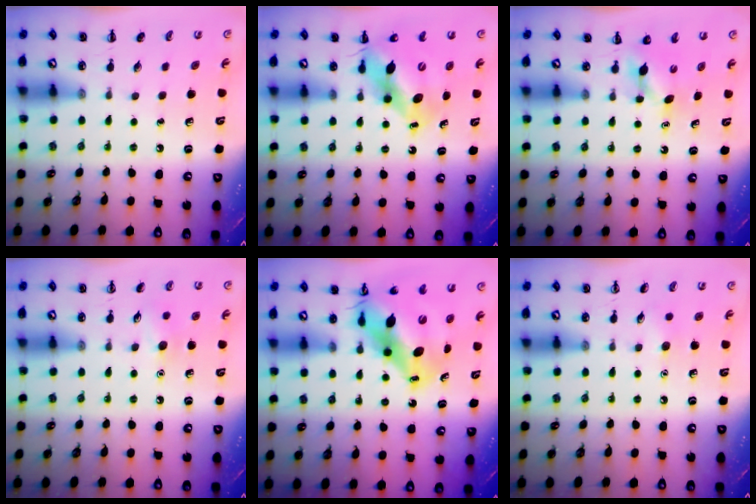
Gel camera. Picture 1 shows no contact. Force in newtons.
{"total": 10.5, "press": 10.1, "slide": 2.7}
{"total": 4.0, "press": 3.9, "slide": 1.0}
{"total": 7.5, "press": 7.2, "slide": 2.1}
{"total": 15.4, "press": 14.7, "slide": 4.6}
{"total": 4.9, "press": 4.7, "slide": 1.5}